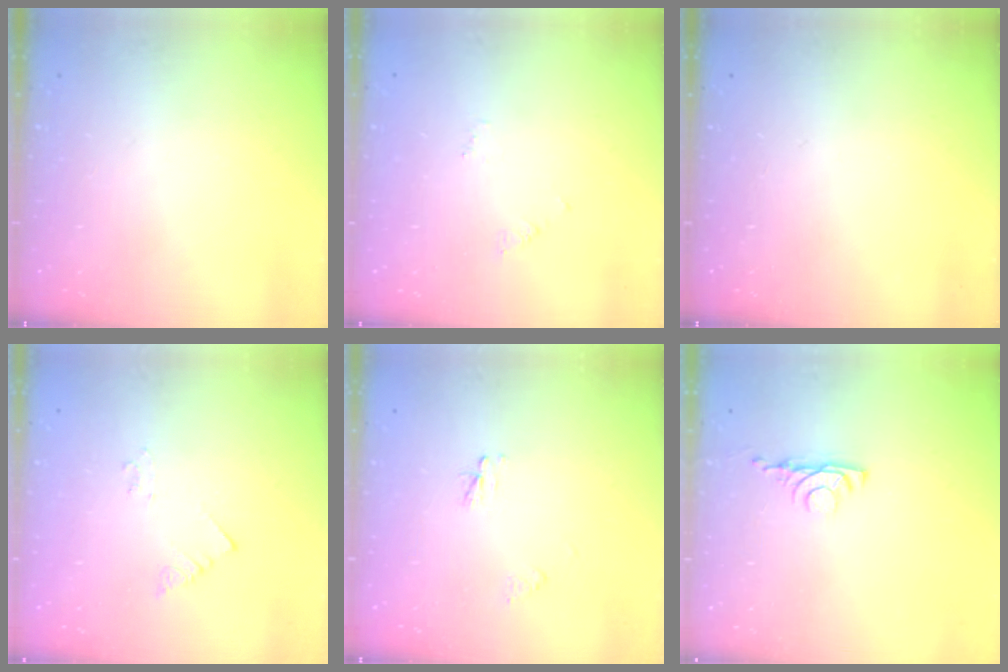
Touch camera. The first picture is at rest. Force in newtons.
{"total": 2.7, "press": 2.7, "slide": 0.2}
{"total": 0.0}
{"total": 2.1, "press": 2.1, "slide": 0.3}
{"total": 2.3, "press": 2.2, "slide": 0.2}
{"total": 4.0, "press": 3.9, "slide": 0.6}